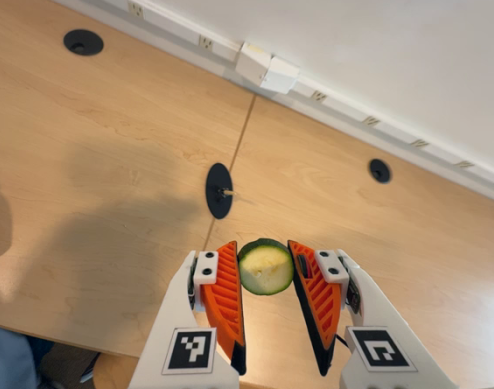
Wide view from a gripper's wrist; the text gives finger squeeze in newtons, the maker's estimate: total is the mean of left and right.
{"total": 8.1, "left": 8.0, "right": 8.2}